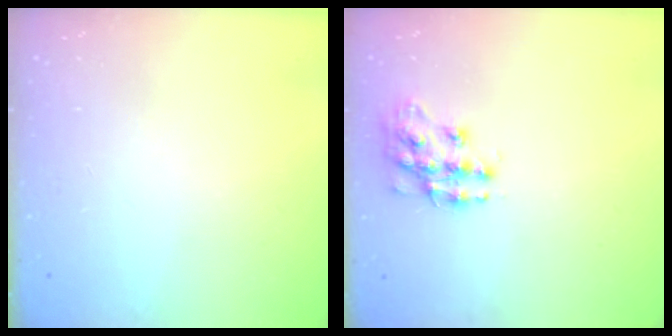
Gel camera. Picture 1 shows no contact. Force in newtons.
{"total": 11.9, "press": 11.9, "slide": 0.9}